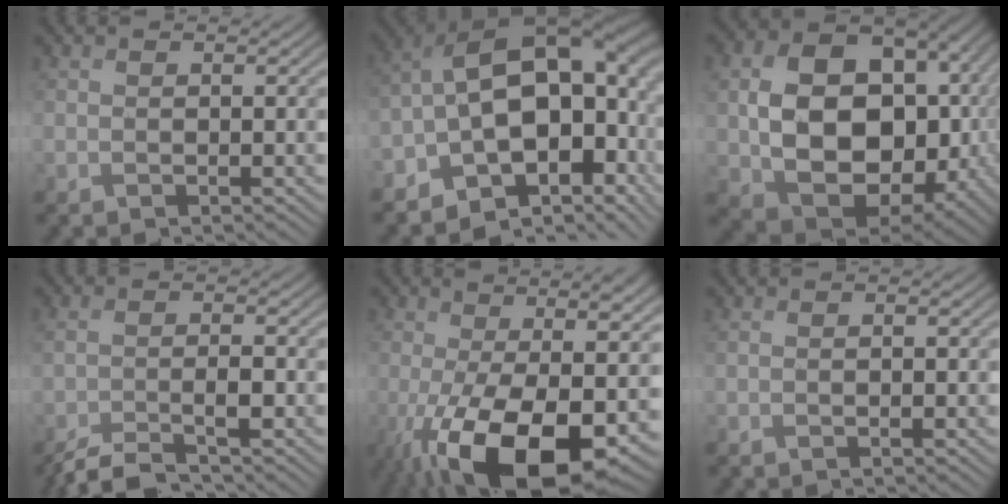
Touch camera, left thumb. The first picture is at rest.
{"total": 17.2, "force": [-3.1, 10.1, 13.5], "torque": [-0.203, -0.010, -0.032]}
{"total": 17.4, "force": [0.1, 13.2, 11.4], "torque": [-0.214, -0.054, 0.037]}
{"total": 5.5, "force": [-4.2, 1.2, 3.4], "torque": [-0.062, -0.002, -0.081]}
{"total": 17.6, "force": [-5.7, 7.5, 14.9], "torque": [-0.272, -0.048, -0.075]}
{"total": 1.1, "force": [-0.4, 0.3, 0.9], "torque": [-0.018, 0.001, -0.008]}